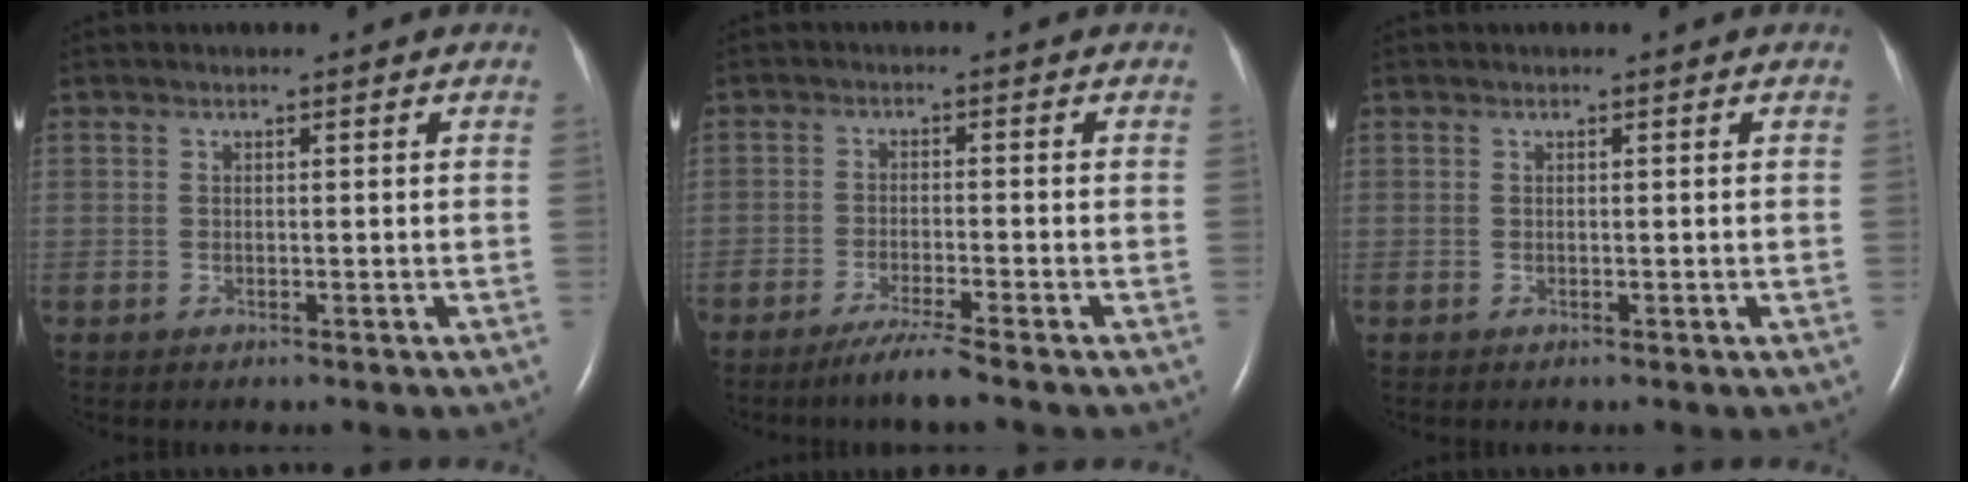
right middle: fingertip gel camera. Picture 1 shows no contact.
{"total": 4.3, "force": [-3.4, -0.7, 2.6], "torque": [-0.053, -0.013, -0.068]}
{"total": 0.0}